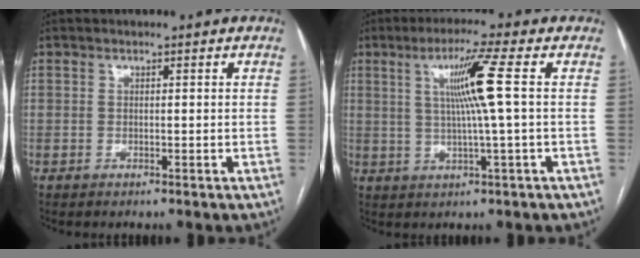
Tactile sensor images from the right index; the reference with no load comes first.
{"total": 8.1, "force": [1.6, -1.6, 7.8], "torque": [-0.139, 0.004, 0.036]}